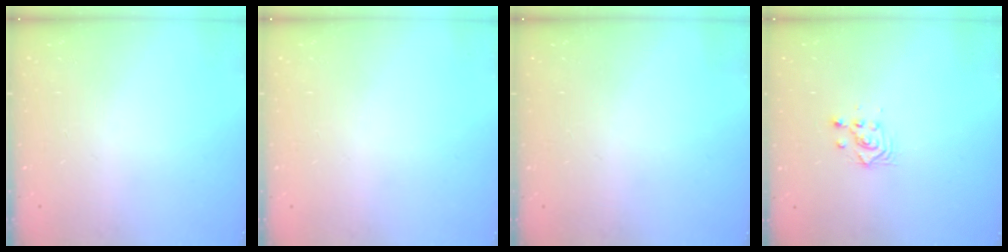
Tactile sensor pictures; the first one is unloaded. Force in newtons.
{"total": 0.0}
{"total": 0.0}
{"total": 3.0, "press": 3.0, "slide": 0.1}